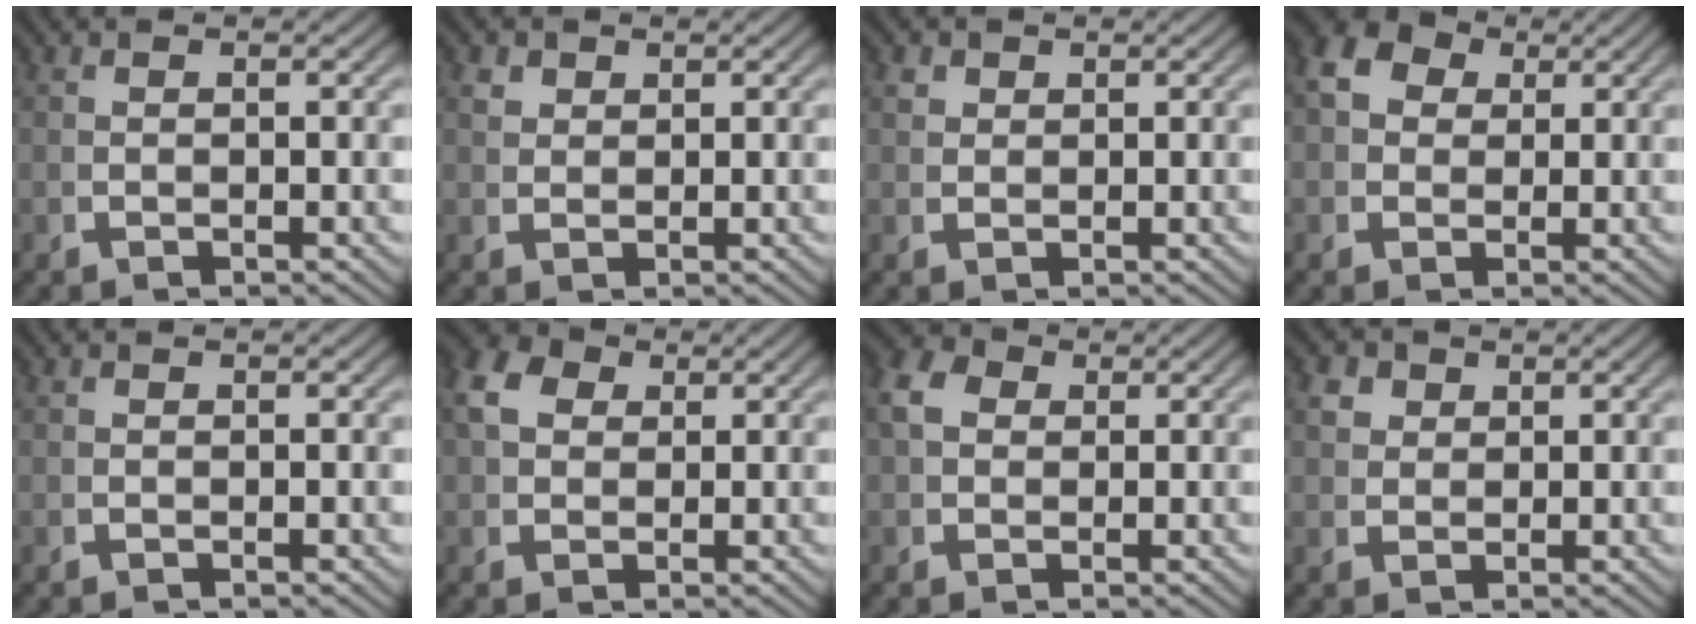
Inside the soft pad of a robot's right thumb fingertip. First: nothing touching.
{"total": 1.9, "force": [1.5, 1.0, 0.6], "torque": [-0.009, -0.002, 0.035]}
{"total": 1.6, "force": [1.2, 1.0, 0.5], "torque": [-0.011, -0.004, 0.029]}
{"total": 6.8, "force": [2.4, 5.4, 3.4], "torque": [-0.066, 0.004, 0.030]}
{"total": 0.0}
{"total": 5.2, "force": [2.2, 3.9, 2.7], "torque": [-0.062, -0.004, 0.039]}
{"total": 4.4, "force": [1.4, 3.5, 2.2], "torque": [-0.054, -0.004, 0.023]}
{"total": 3.2, "force": [1.8, 2.3, 1.3], "torque": [-0.032, -0.006, 0.039]}